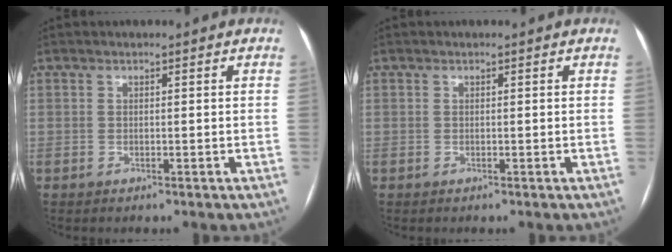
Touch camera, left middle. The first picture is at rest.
{"total": 0.0}